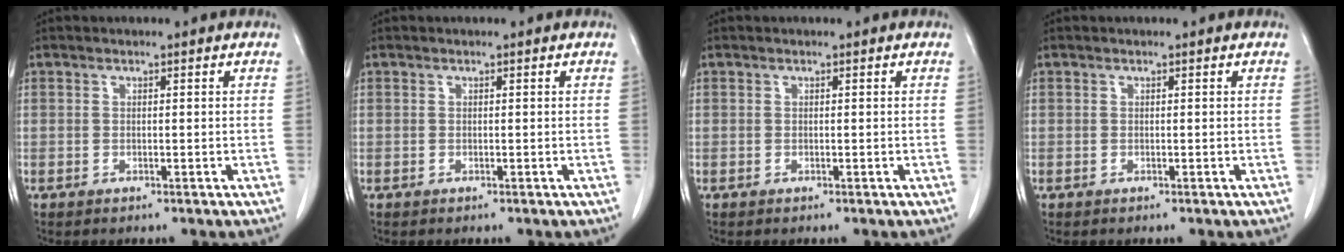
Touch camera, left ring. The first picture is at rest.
{"total": 0.0}
{"total": 0.0}
{"total": 0.0}